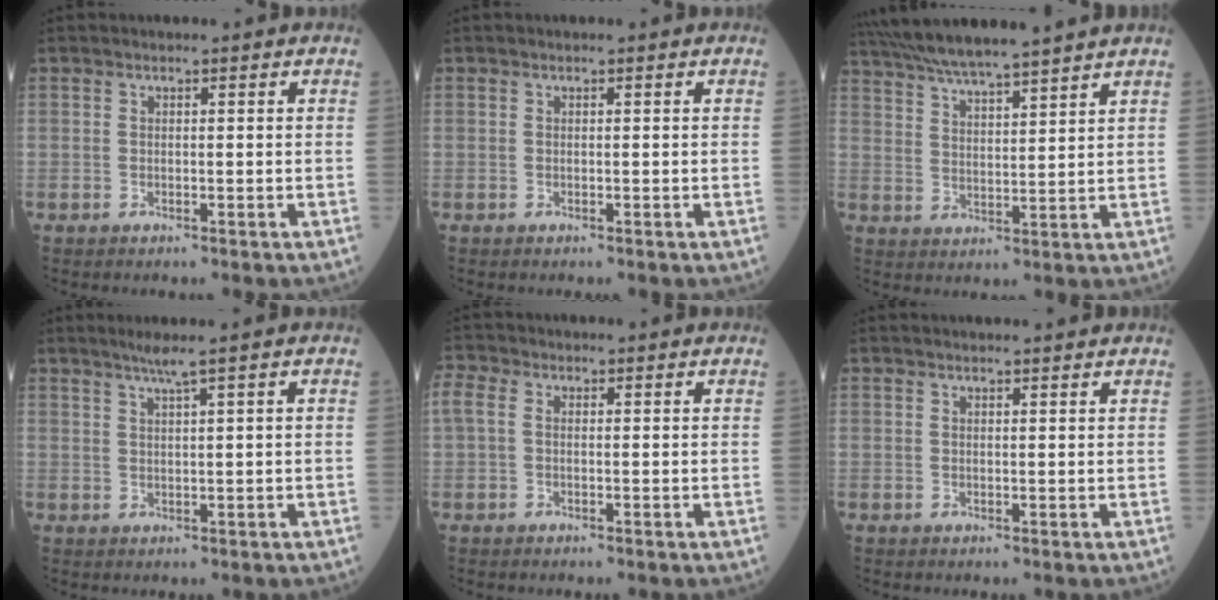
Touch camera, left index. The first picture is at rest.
{"total": 0.0}
{"total": 14.8, "force": [13.3, 0.1, 6.6], "torque": [-0.126, 0.026, 0.215]}
{"total": 2.4, "force": [1.7, -0.9, 1.5], "torque": [-0.032, -0.001, 0.038]}
{"total": 2.4, "force": [0.3, 1.5, 1.9], "torque": [-0.057, 0.016, 0.005]}
{"total": 2.7, "force": [2.6, 0.5, 0.6], "torque": [-0.010, 0.013, 0.030]}